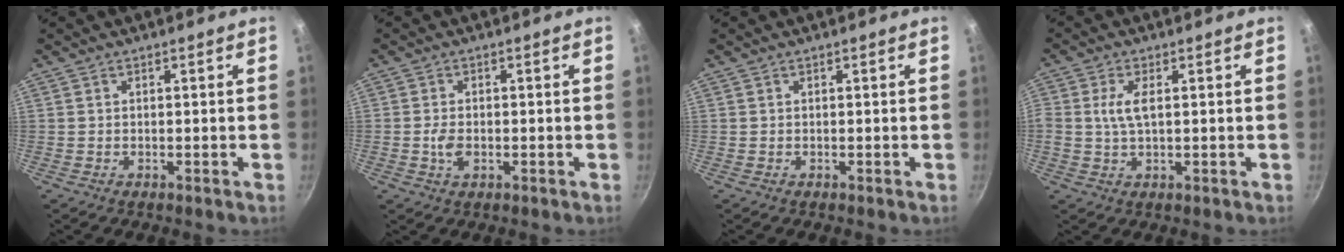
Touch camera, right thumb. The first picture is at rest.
{"total": 3.1, "force": [-0.6, 2.0, 2.3], "torque": [-0.041, 0.004, -0.013]}
{"total": 0.0}
{"total": 4.4, "force": [0.7, 2.1, 3.9], "torque": [-0.081, 0.005, 0.014]}